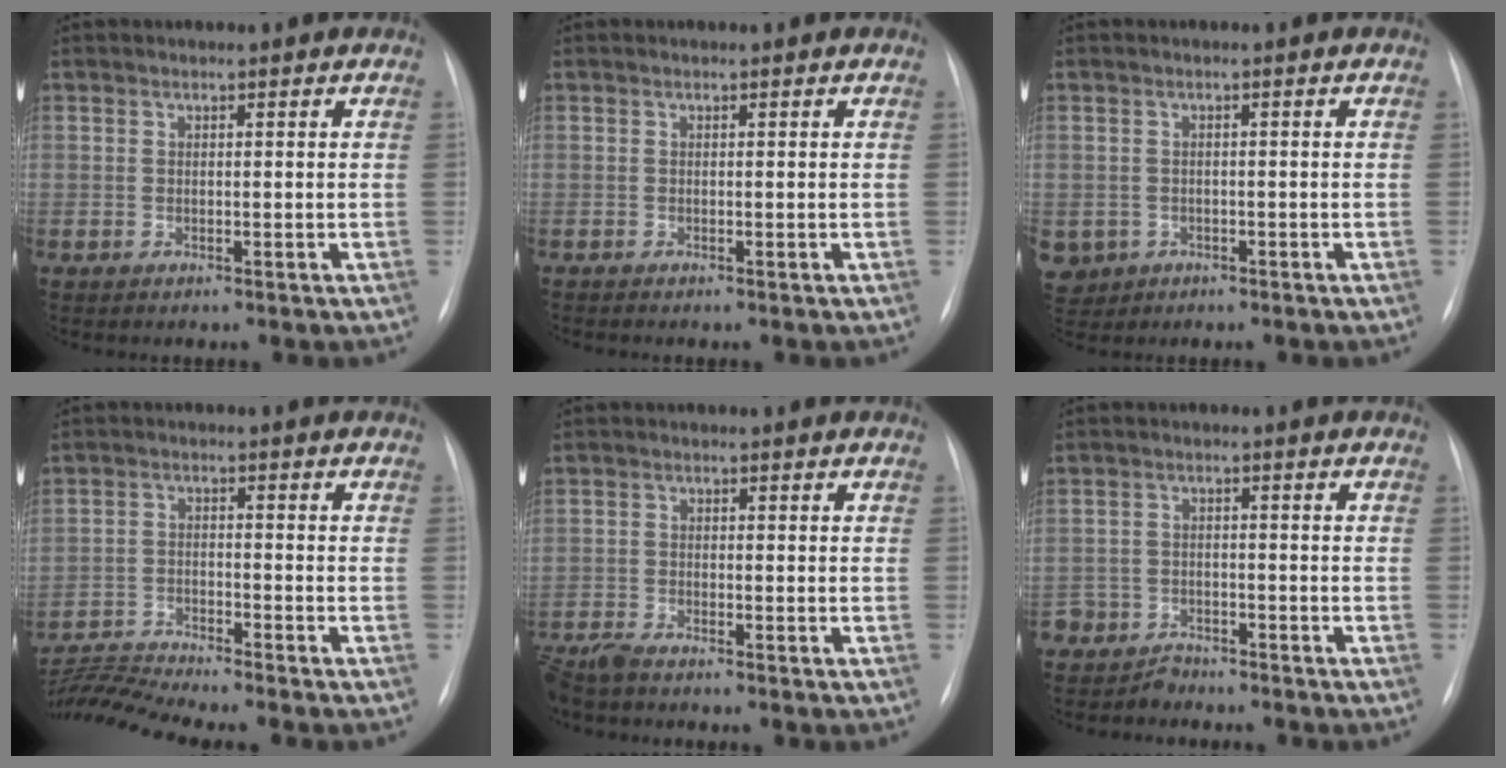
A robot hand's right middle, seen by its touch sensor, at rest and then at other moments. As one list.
[{"total": 0.0}, {"total": 5.3, "force": [-2.3, 4.7, 1.0], "torque": [-0.021, 0.005, -0.030]}, {"total": 8.1, "force": [-7.7, -2.1, 1.2], "torque": [-0.028, -0.005, -0.140]}, {"total": 4.3, "force": [-3.9, 0.6, 1.8], "torque": [-0.035, -0.015, -0.074]}, {"total": 4.4, "force": [-3.9, 2.2, -0.5], "torque": [0.013, 0.003, -0.072]}]